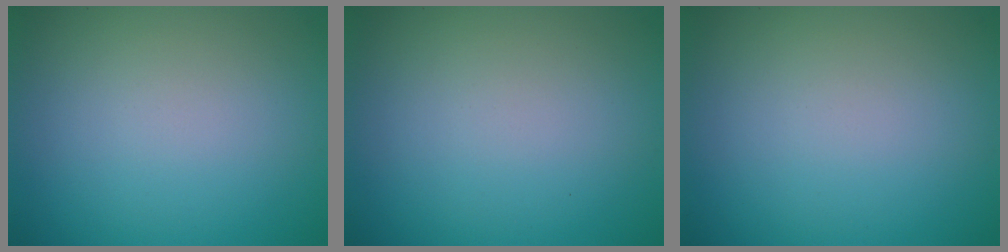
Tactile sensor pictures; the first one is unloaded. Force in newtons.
{"total": 0.0}
{"total": 0.0}